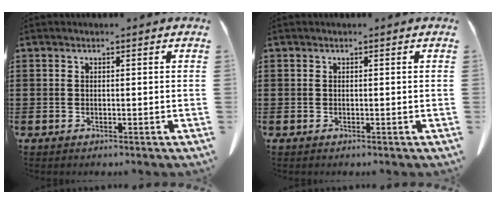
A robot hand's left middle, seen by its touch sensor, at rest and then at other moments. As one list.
[{"total": 0.0}]